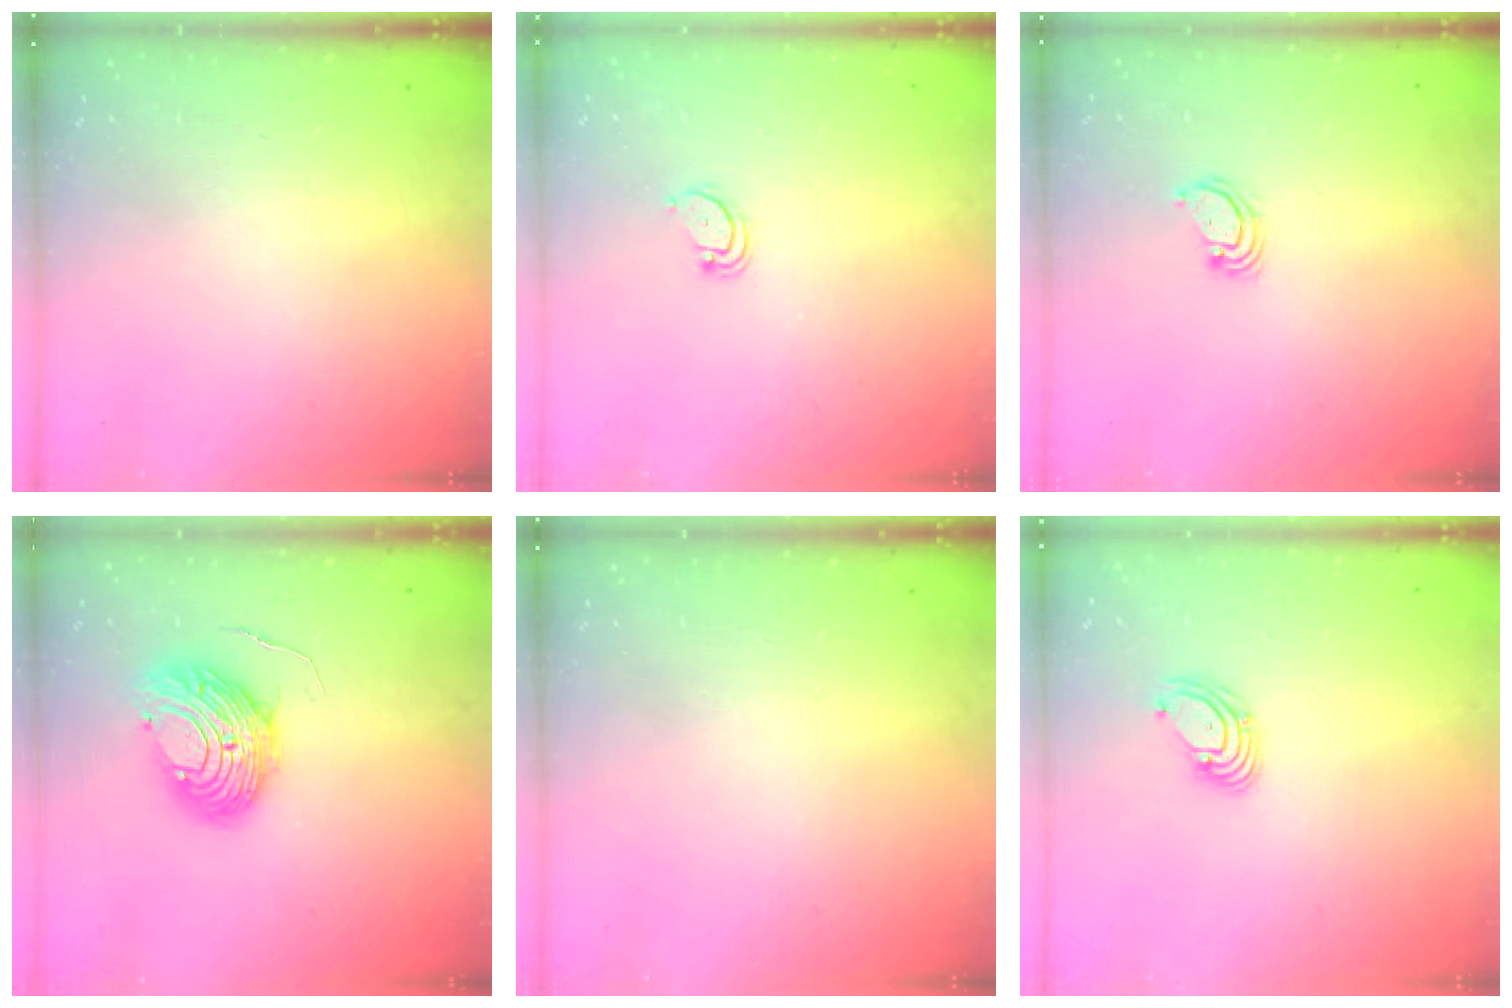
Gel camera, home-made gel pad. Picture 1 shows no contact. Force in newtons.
{"total": 3.4, "press": 3.4, "slide": 0.2}
{"total": 2.8, "press": 2.8, "slide": 0.2}
{"total": 10.9, "press": 10.8, "slide": 1.1}
{"total": 0.0}
{"total": 2.6, "press": 2.6, "slide": 0.1}